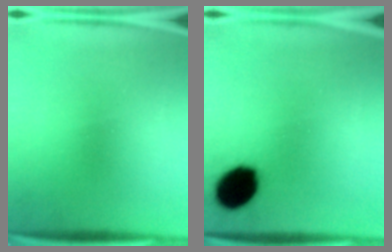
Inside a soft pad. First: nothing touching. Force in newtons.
{"total": 12.2}